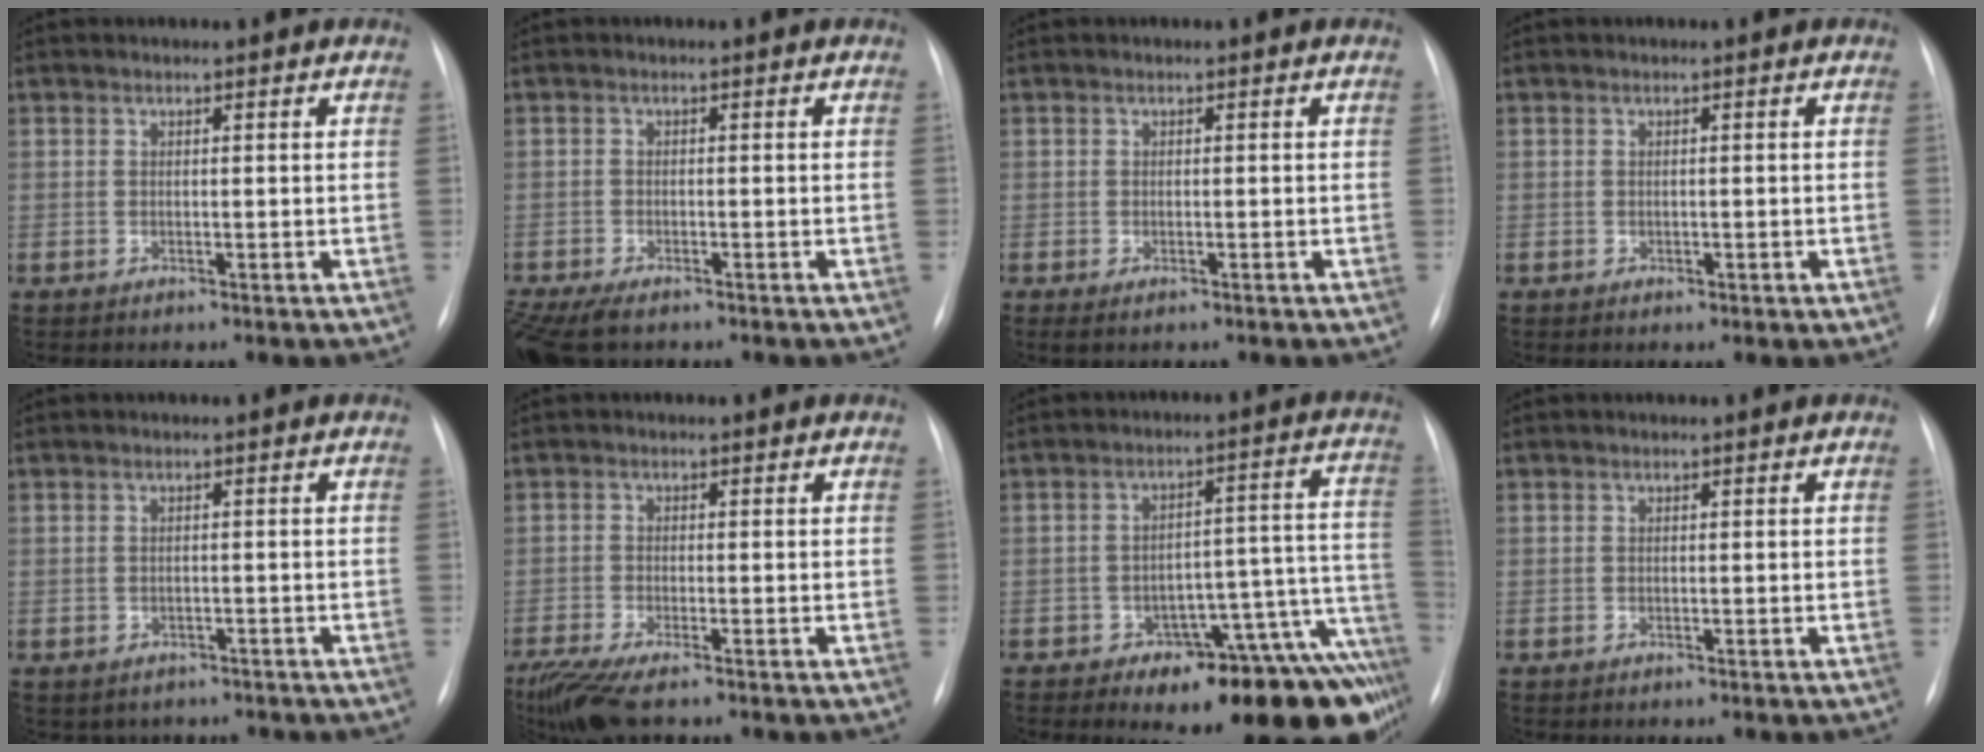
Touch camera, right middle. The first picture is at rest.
{"total": 7.1, "force": [-5.4, 2.4, 4.1], "torque": [-0.077, -0.015, -0.091]}
{"total": 1.5, "force": [-0.9, 0.5, 1.1], "torque": [-0.016, -0.003, -0.008]}
{"total": 0.9, "force": [-0.4, 0.5, 0.7], "torque": [-0.008, -0.001, -0.003]}
{"total": 3.7, "force": [-2.9, 2.3, 0.4], "torque": [-0.004, 0.012, -0.034]}
{"total": 6.4, "force": [-4.7, 0.8, 4.2], "torque": [-0.084, -0.020, -0.086]}
{"total": 18.0, "force": [-12.1, 5.5, 12.1], "torque": [-0.037, 0.066, -0.149]}
{"total": 0.0}